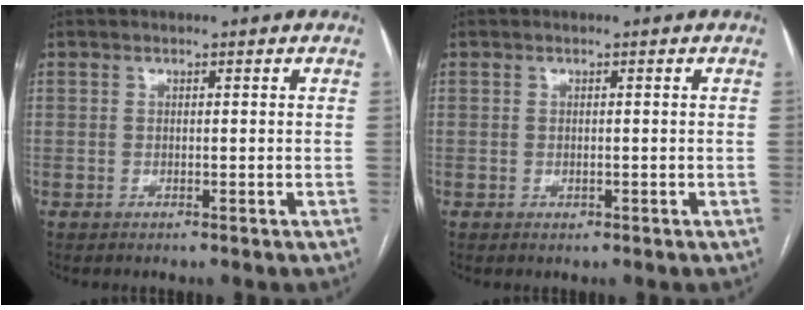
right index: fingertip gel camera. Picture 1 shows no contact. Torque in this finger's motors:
{"motor_torque": [0.45, -0.25, 0.12, 0.02]}